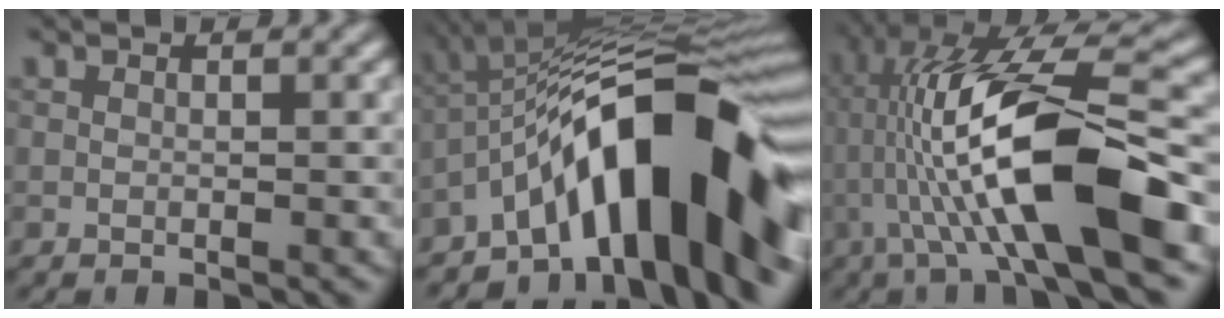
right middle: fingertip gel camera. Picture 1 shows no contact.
{"total": 14.2, "force": [-5.7, 4.8, 12.1], "torque": [-0.156, 0.046, -0.095]}
{"total": 12.2, "force": [-2.2, 2.1, 11.8], "torque": [-0.223, 0.034, -0.028]}